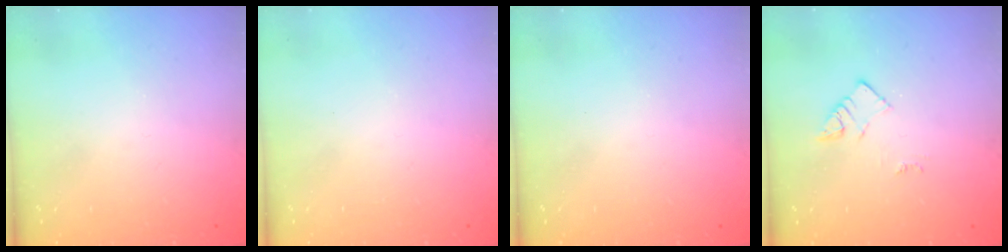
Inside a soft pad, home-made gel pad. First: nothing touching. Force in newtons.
{"total": 1.8, "press": 1.8, "slide": 0.1}
{"total": 0.0}
{"total": 2.3, "press": 2.3, "slide": 0.3}